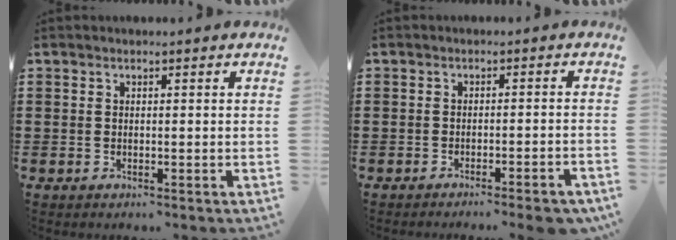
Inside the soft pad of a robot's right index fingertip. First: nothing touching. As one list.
[{"total": 2.5, "force": [-2.2, -0.1, 1.3], "torque": [-0.020, -0.001, -0.041]}]